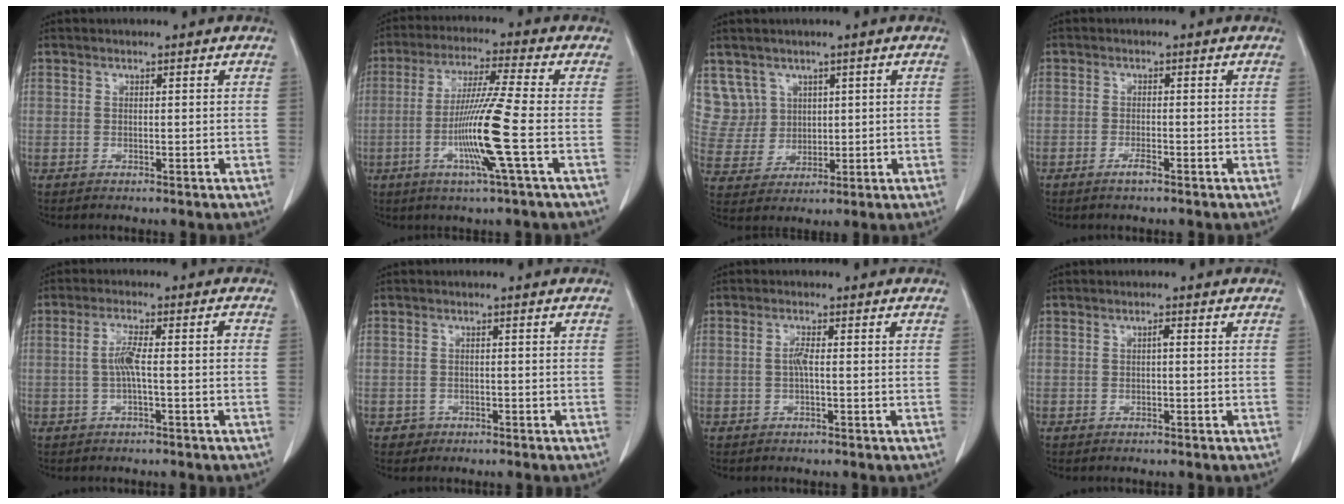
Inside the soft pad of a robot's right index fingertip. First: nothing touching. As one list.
[{"total": 11.2, "force": [-3.0, -1.7, 10.6], "torque": [-0.210, -0.015, -0.061]}, {"total": 6.4, "force": [3.2, 5.6, -0.3], "torque": [0.006, 0.015, 0.078]}, {"total": 1.7, "force": [-1.2, 0.2, 1.2], "torque": [-0.024, -0.001, -0.021]}, {"total": 4.5, "force": [-0.5, 0.4, 4.4], "torque": [-0.090, 0.015, -0.007]}, {"total": 1.7, "force": [-0.9, 1.5, -0.2], "torque": [0.003, 0.008, -0.016]}, {"total": 2.0, "force": [-0.2, 0.2, 2.0], "torque": [-0.041, 0.004, -0.003]}, {"total": 0.7, "force": [0.0, 0.1, 0.7], "torque": [-0.011, 0.002, 0.000]}]